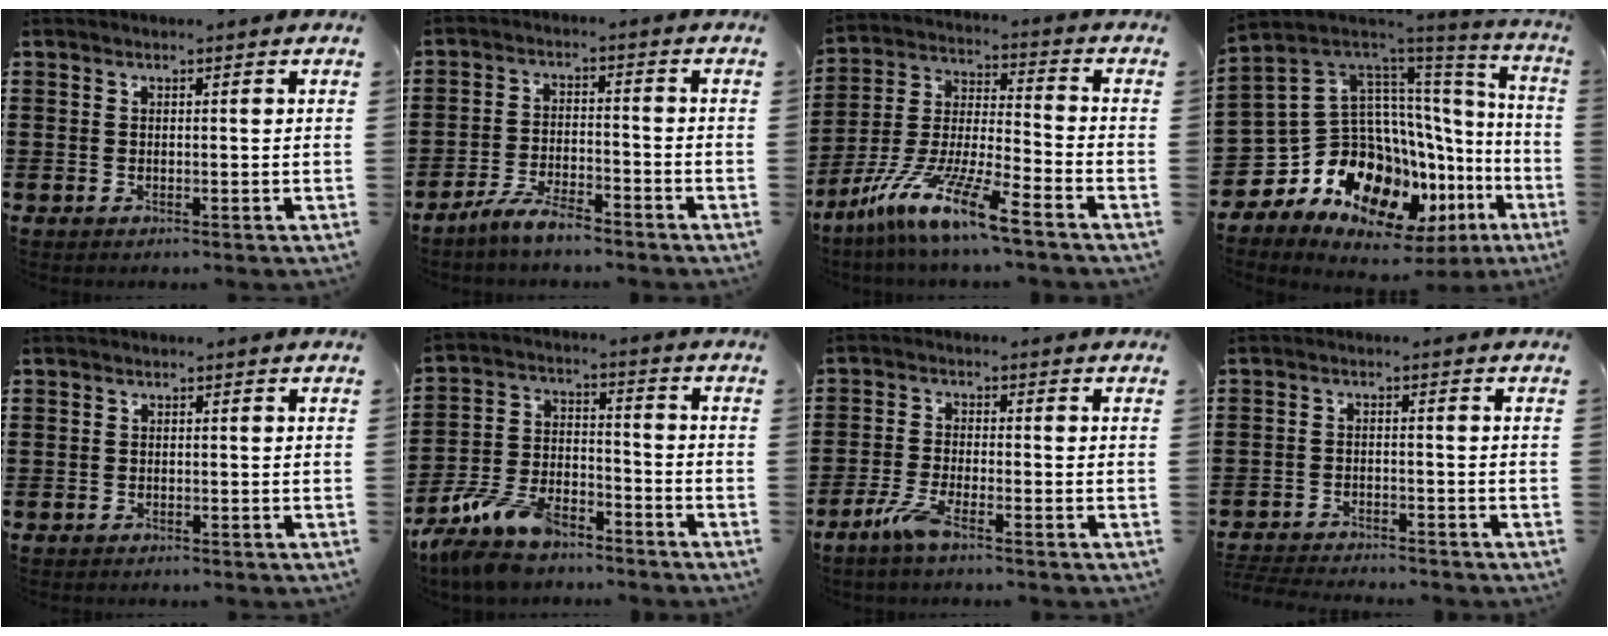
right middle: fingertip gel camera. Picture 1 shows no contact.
{"total": 5.0, "force": [-4.4, 0.6, 2.2], "torque": [-0.050, 0.000, -0.087]}
{"total": 12.1, "force": [-9.2, 0.2, 8.0], "torque": [-0.173, -0.002, -0.185]}
{"total": 15.4, "force": [-7.8, 10.4, 8.2], "torque": [-0.213, -0.020, -0.132]}
{"total": 0.5, "force": [-0.3, 0.4, -0.1], "torque": [0.001, 0.005, -0.009]}
{"total": 10.1, "force": [-8.6, 3.2, 4.2], "torque": [-0.100, 0.015, -0.170]}
{"total": 4.4, "force": [-2.9, 0.8, 3.3], "torque": [-0.080, -0.011, -0.058]}
{"total": 3.1, "force": [-3.1, 0.2, 0.2], "torque": [-0.014, -0.005, -0.068]}